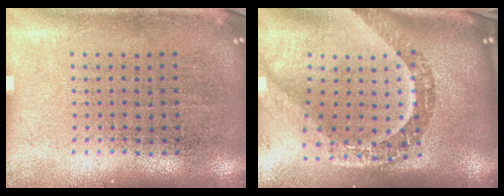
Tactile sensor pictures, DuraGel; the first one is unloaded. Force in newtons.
{"total": 3.3, "press": 2.4, "slide": 2.3}